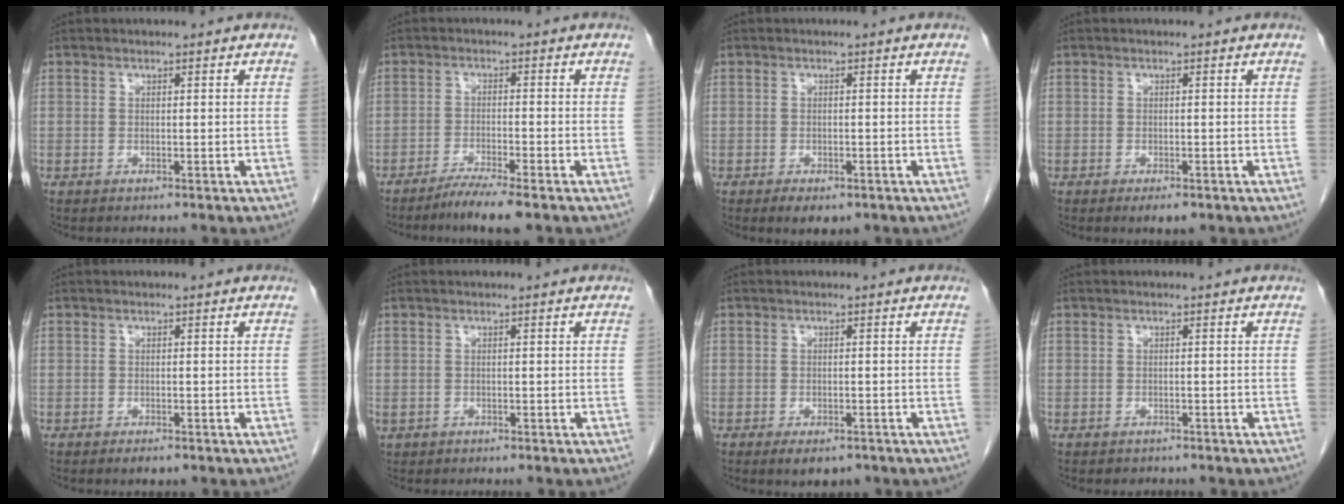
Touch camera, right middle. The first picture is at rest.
{"total": 5.0, "force": [-3.9, -0.4, 3.2], "torque": [-0.054, -0.013, -0.071]}
{"total": 3.7, "force": [-2.4, 1.8, 2.1], "torque": [-0.025, -0.003, -0.030]}
{"total": 2.2, "force": [-1.4, 0.9, 1.5], "torque": [-0.018, -0.001, -0.014]}
{"total": 1.3, "force": [-0.9, 0.6, 0.8], "torque": [-0.011, 0.000, -0.008]}
{"total": 1.4, "force": [-0.6, 1.1, 0.6], "torque": [-0.015, 0.000, -0.004]}
{"total": 3.8, "force": [-2.6, 1.8, 2.1], "torque": [-0.025, -0.003, -0.031]}
{"total": 1.3, "force": [-1.1, 0.7, 0.1], "torque": [-0.006, 0.000, -0.014]}